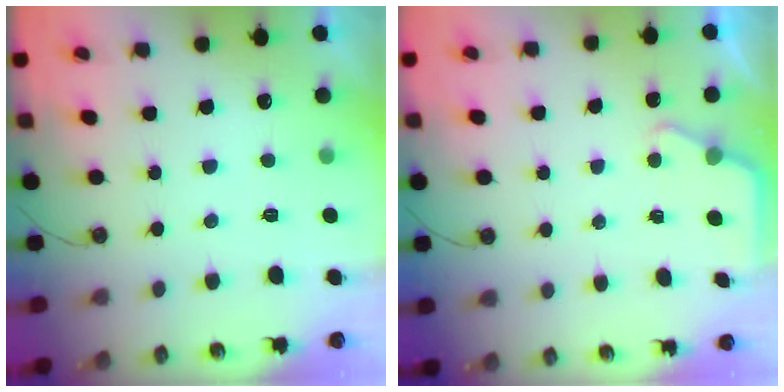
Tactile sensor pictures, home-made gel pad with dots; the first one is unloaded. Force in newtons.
{"total": 2.7, "press": 2.7, "slide": 0.2}